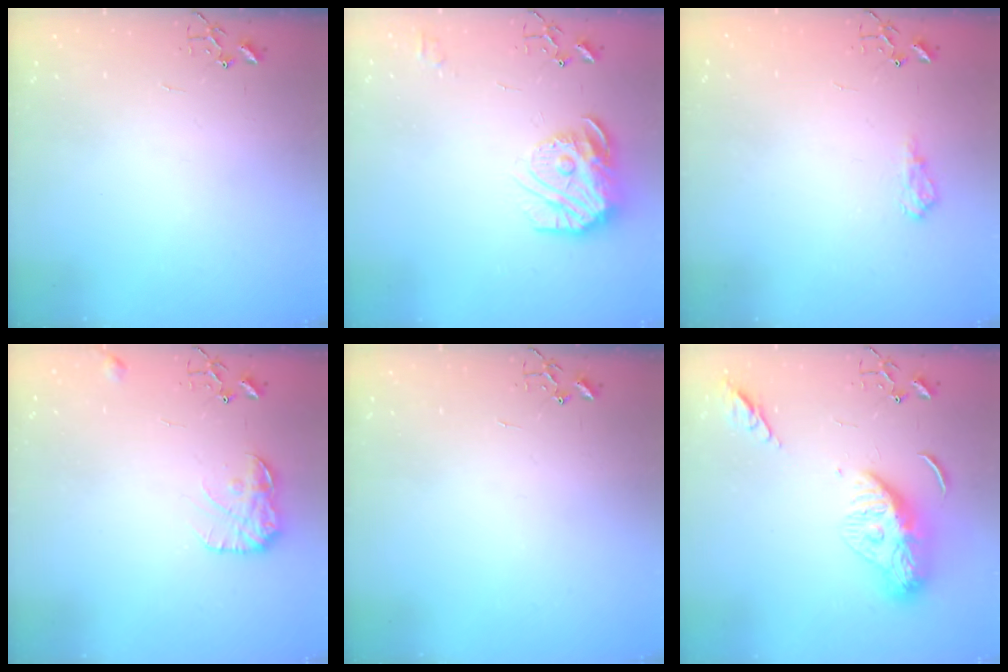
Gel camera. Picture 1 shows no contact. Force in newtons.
{"total": 15.5, "press": 15.5, "slide": 1.2}
{"total": 9.0, "press": 9.0, "slide": 0.9}
{"total": 10.7, "press": 10.7, "slide": 0.4}
{"total": 0.0}
{"total": 13.0, "press": 13.0, "slide": 1.1}